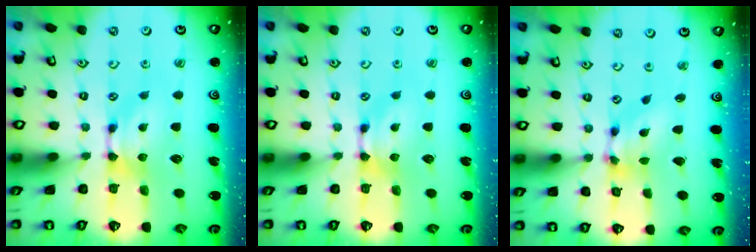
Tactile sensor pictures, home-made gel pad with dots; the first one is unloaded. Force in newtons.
{"total": 0.0}
{"total": 6.0, "press": 5.6, "slide": 2.1}